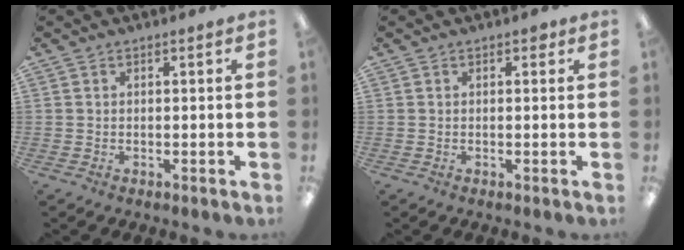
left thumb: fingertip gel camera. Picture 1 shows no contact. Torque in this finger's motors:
{"motor_torque": [0.13, -0.01, 0.02, -0.07, 0.00]}